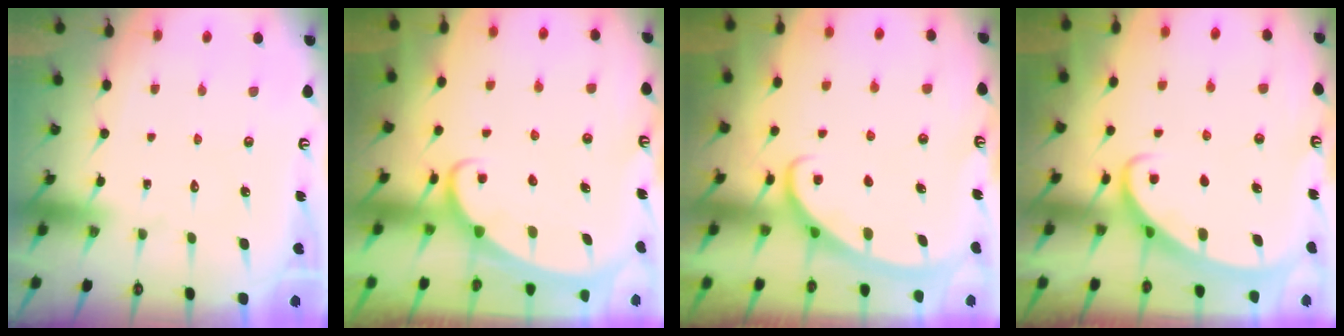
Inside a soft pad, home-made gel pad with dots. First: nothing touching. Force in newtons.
{"total": 2.2, "press": 2.2, "slide": 0.3}
{"total": 3.1, "press": 3.1, "slide": 0.4}
{"total": 2.4, "press": 2.4, "slide": 0.4}